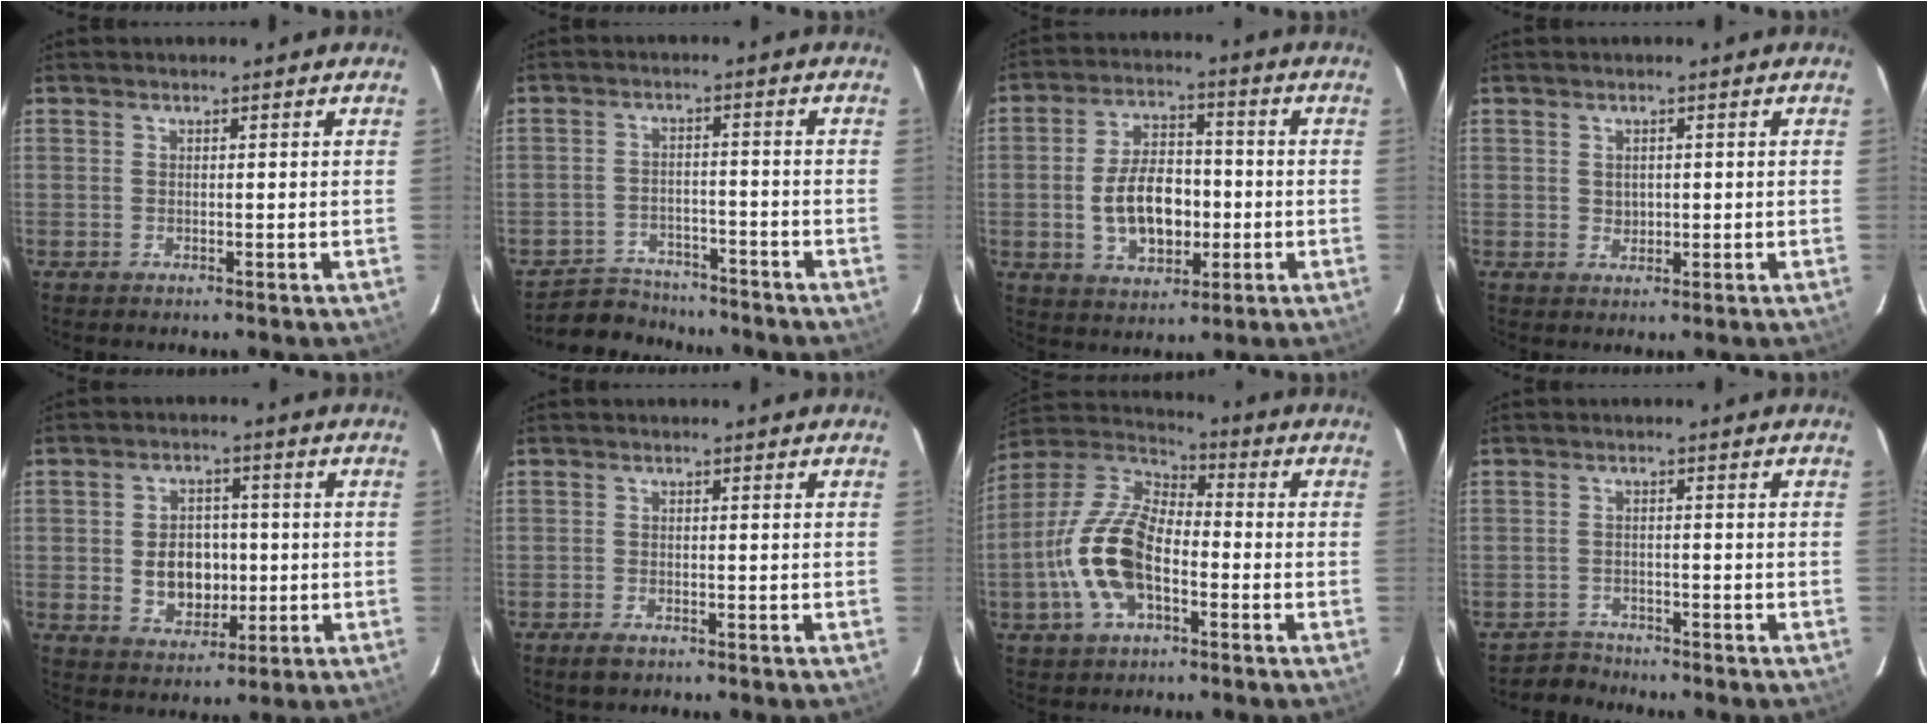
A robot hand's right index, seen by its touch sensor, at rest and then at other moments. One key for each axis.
{"total": 9.0, "fx": -8.1, "fy": 3.6, "fz": 1.1, "tx": -0.042, "ty": 0.015, "tz": -0.120}
{"total": 11.8, "fx": -2.0, "fy": 7.0, "fz": 9.3, "tx": -0.183, "ty": 0.015, "tz": -0.024}
{"total": 1.8, "fx": 0.2, "fy": 1.6, "fz": 0.7, "tx": -0.009, "ty": 0.004, "tz": 0.006}
{"total": 8.5, "fx": -0.8, "fy": 6.5, "fz": 5.4, "tx": -0.108, "ty": 0.010, "tz": 0.001}
{"total": 2.8, "fx": -2.0, "fy": 1.3, "fz": 1.5, "tx": -0.036, "ty": -0.007, "tz": -0.037}
{"total": 15.5, "fx": -4.7, "fy": 7.9, "fz": 12.5, "tx": -0.263, "ty": 0.004, "tz": -0.092}
{"total": 3.3, "fx": -2.9, "fy": 1.4, "fz": -0.7, "tx": 0.005, "ty": 0.011, "tz": -0.055}